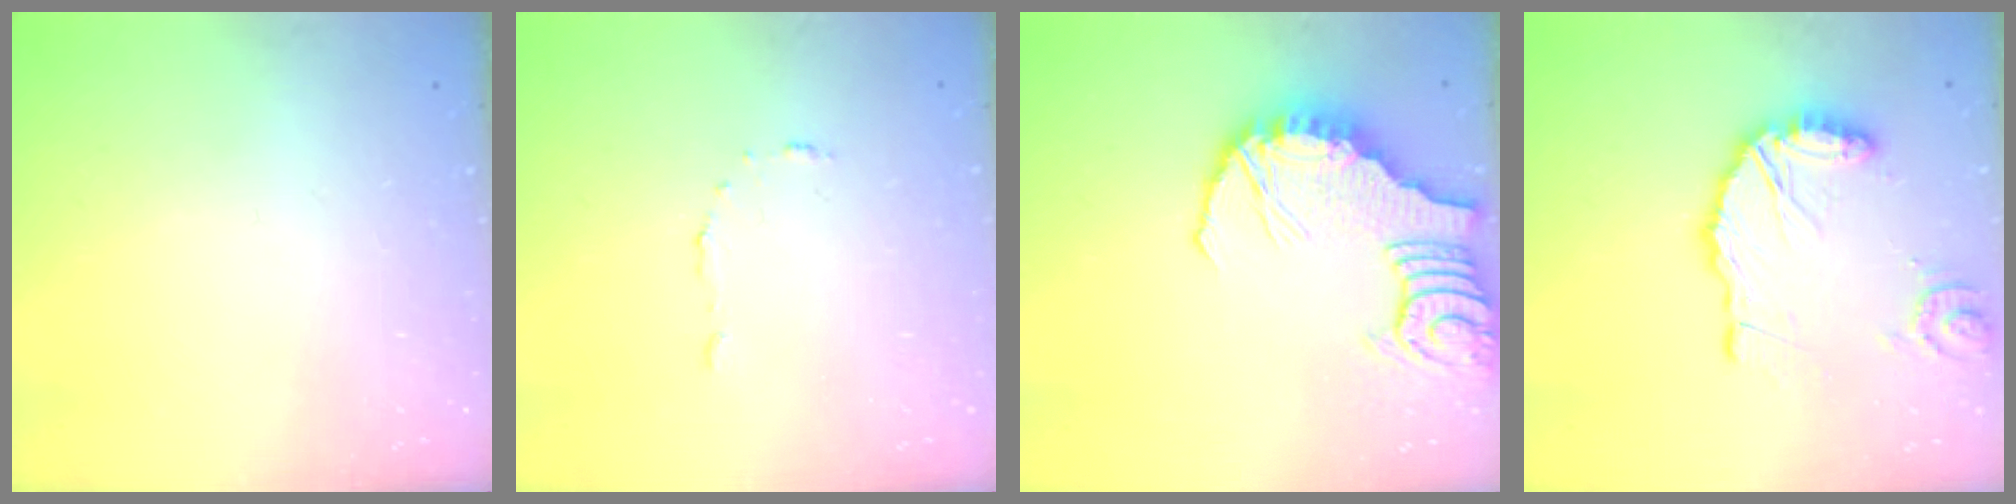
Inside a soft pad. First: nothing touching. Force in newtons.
{"total": 4.2, "press": 4.1, "slide": 0.3}
{"total": 13.9, "press": 13.8, "slide": 1.8}
{"total": 14.7, "press": 14.5, "slide": 1.9}